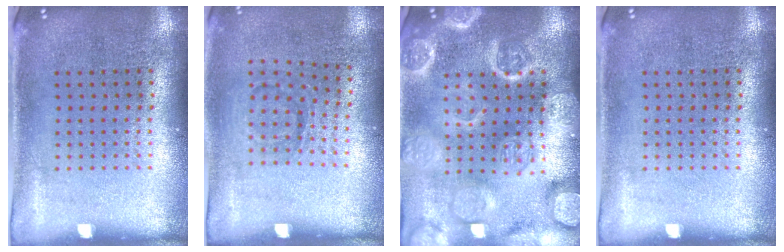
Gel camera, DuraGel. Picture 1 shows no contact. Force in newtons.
{"total": 1.0, "press": 0.7, "slide": 0.7}
{"total": 4.7, "press": 4.6, "slide": 0.5}
{"total": 0.0}